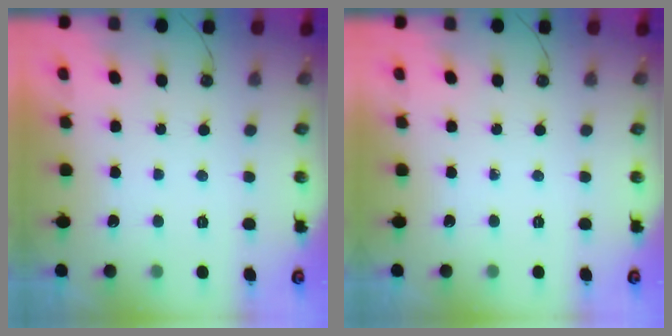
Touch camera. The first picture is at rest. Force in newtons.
{"total": 0.0}